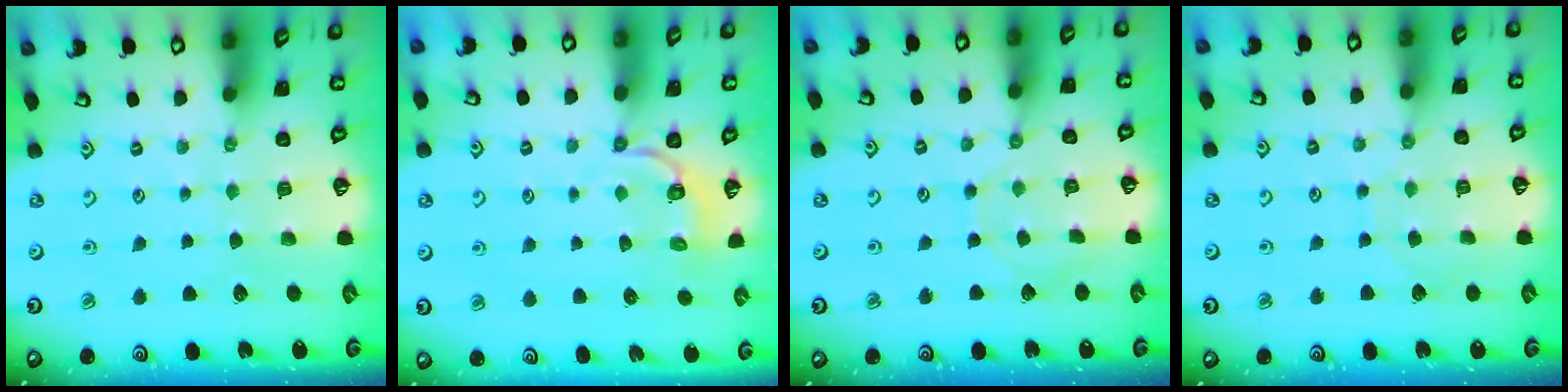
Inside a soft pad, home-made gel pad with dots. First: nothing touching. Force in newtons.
{"total": 3.5, "press": 2.4, "slide": 2.6}
{"total": 7.0, "press": 7.0, "slide": 0.8}
{"total": 6.0, "press": 6.0, "slide": 0.2}